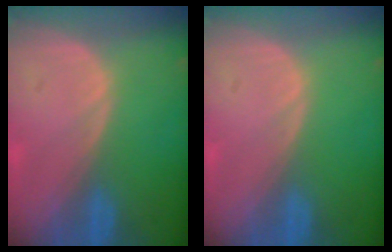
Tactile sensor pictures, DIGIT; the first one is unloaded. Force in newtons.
{"total": 0.0}